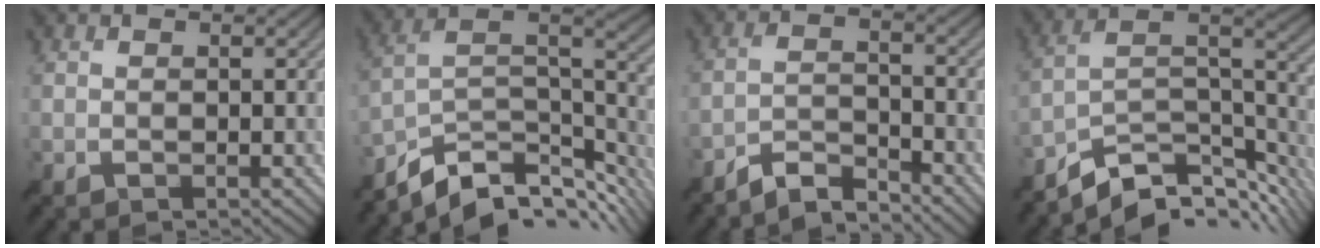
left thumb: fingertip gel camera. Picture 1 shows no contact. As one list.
[{"total": 11.7, "force": [-8.2, 5.0, 6.8], "torque": [-0.146, -0.004, -0.133]}, {"total": 4.8, "force": [-4.6, 0.9, 1.4], "torque": [-0.028, 0.000, -0.093]}, {"total": 10.8, "force": [-7.7, 4.2, 6.4], "torque": [-0.120, -0.001, -0.129]}]